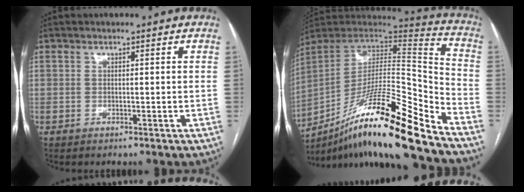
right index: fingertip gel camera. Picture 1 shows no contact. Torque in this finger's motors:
{"motor_torque": [1.19, -0.95, 0.76, 0.21]}